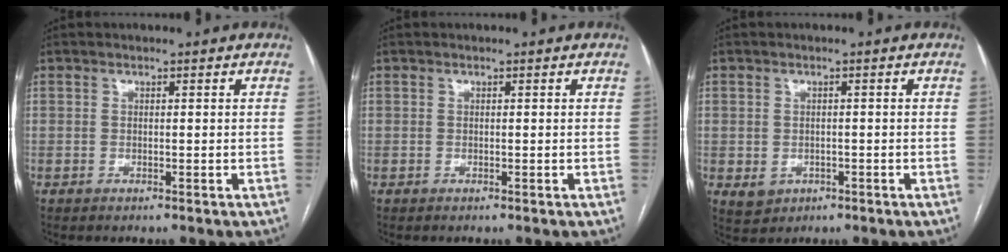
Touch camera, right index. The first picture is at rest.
{"total": 0.0}
{"total": 3.3, "force": [-0.9, 3.0, 0.9], "torque": [-0.010, 0.002, -0.003]}